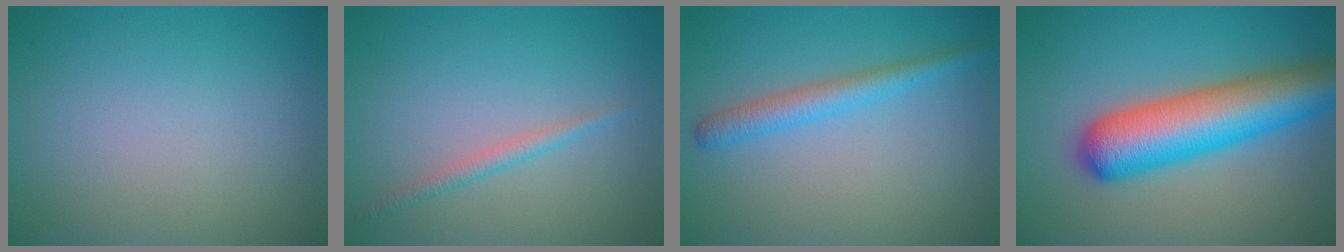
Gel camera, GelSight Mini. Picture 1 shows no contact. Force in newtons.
{"total": 1.3, "press": 1.3, "slide": 0.0}
{"total": 2.6, "press": 2.6, "slide": 0.1}
{"total": 9.2, "press": 9.2, "slide": 0.3}